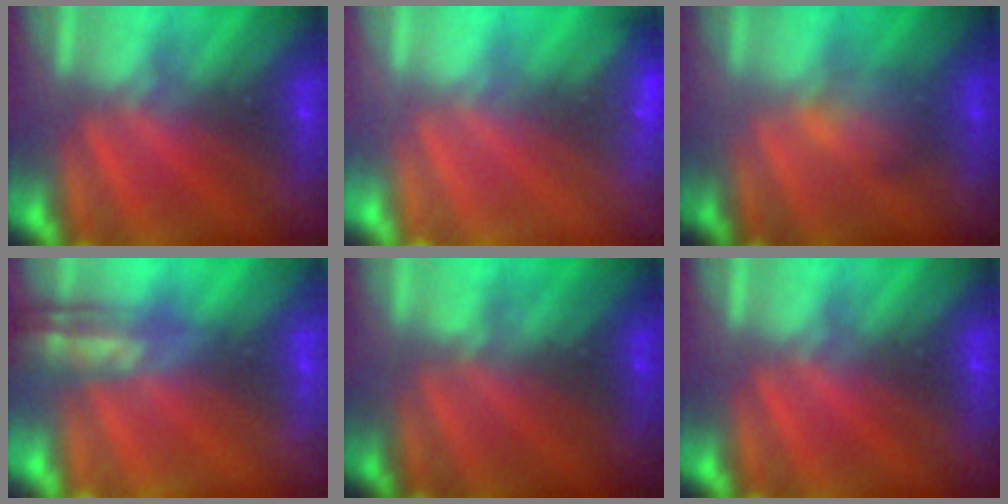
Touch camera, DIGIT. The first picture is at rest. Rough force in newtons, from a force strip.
{"total": 7.1}
{"total": 2.1}
{"total": 2.9}
{"total": 3.9}
{"total": 0.0}